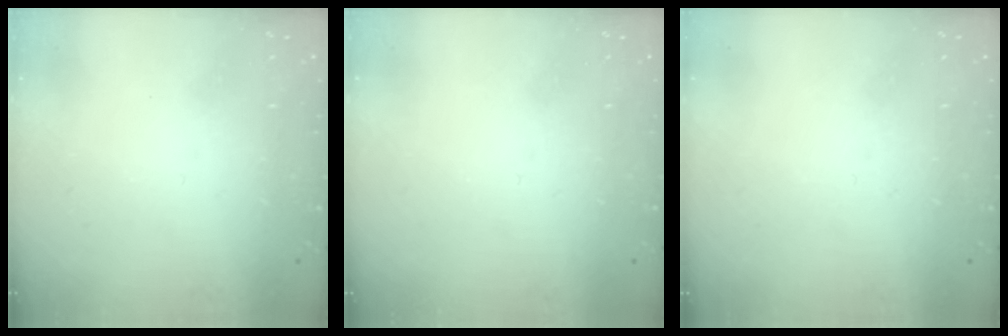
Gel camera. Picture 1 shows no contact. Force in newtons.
{"total": 0.0}
{"total": 0.0}